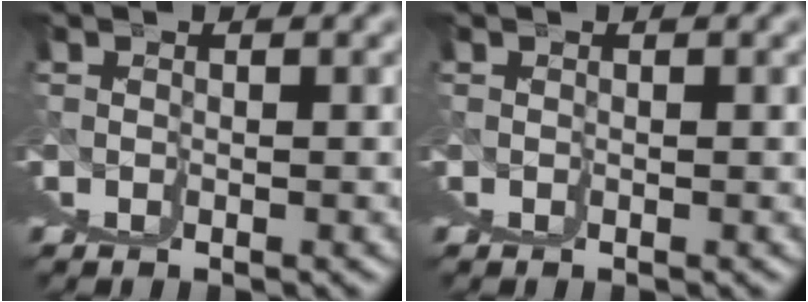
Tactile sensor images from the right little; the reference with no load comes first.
{"total": 0.0}